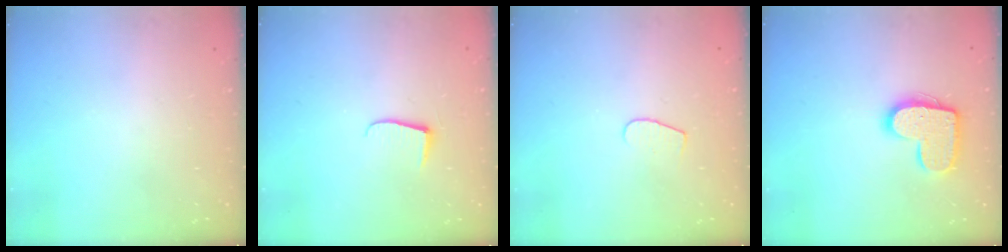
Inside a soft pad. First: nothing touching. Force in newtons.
{"total": 5.1, "press": 5.0, "slide": 0.6}
{"total": 4.6, "press": 4.5, "slide": 0.4}
{"total": 13.5, "press": 13.5, "slide": 0.7}